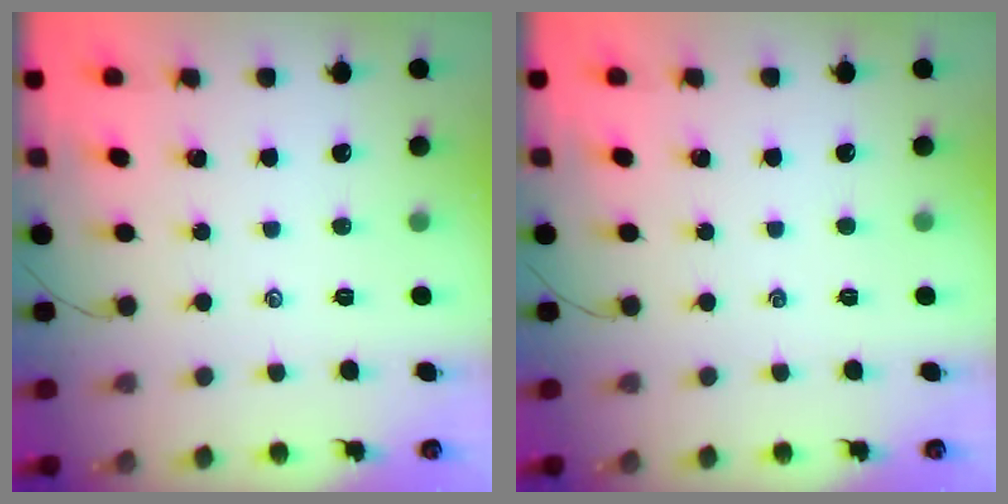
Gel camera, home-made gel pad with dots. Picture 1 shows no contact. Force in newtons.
{"total": 0.0}